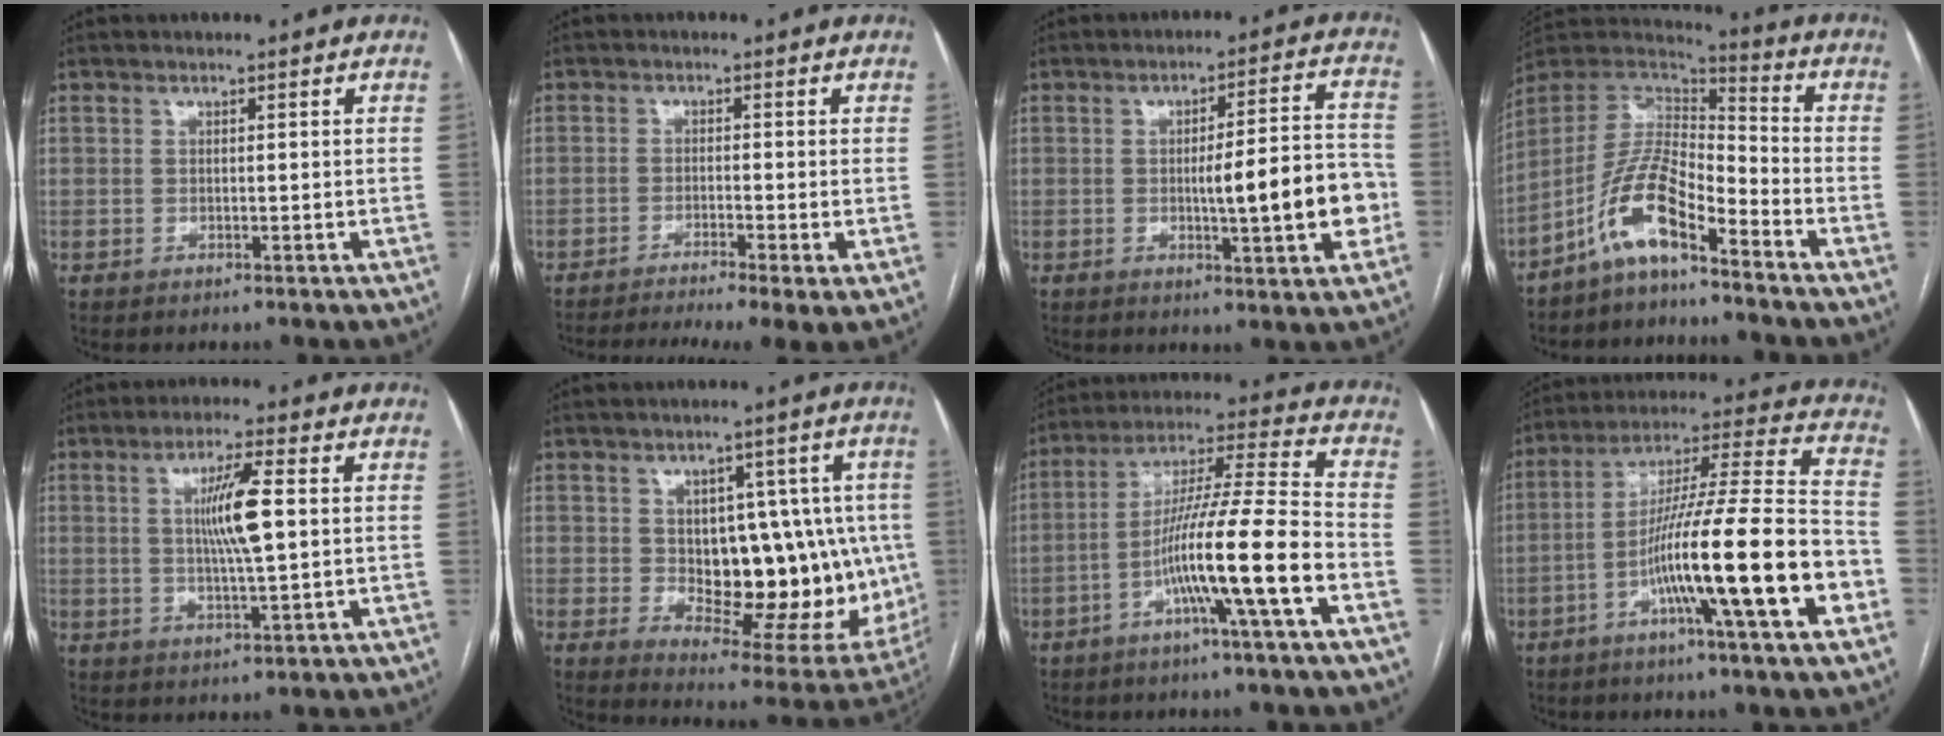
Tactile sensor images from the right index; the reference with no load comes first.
{"total": 11.4, "force": [-8.2, 0.5, 7.8], "torque": [-0.120, -0.012, -0.128]}
{"total": 11.9, "force": [-2.1, 1.4, 11.6], "torque": [-0.161, 0.014, -0.026]}
{"total": 10.8, "force": [-7.2, 2.5, 7.6], "torque": [-0.161, 0.022, -0.139]}
{"total": 7.9, "force": [1.2, 0.4, 7.8], "torque": [-0.144, -0.001, 0.021]}
{"total": 19.7, "force": [-0.6, 10.0, 17.0], "torque": [-0.201, 0.012, 0.023]}
{"total": 14.8, "force": [-5.6, -1.0, 13.6], "torque": [-0.244, 0.007, -0.100]}
{"total": 19.9, "force": [-7.1, -0.1, 18.6], "torque": [-0.296, -0.002, -0.122]}